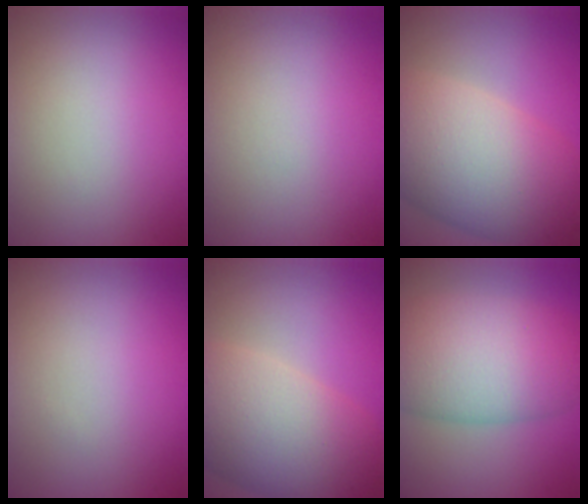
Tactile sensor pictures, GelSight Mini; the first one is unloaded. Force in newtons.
{"total": 0.0}
{"total": 12.2, "press": 12.2, "slide": 0.5}
{"total": 0.0}
{"total": 10.0, "press": 10.0, "slide": 0.6}
{"total": 10.3, "press": 10.3, "slide": 0.2}